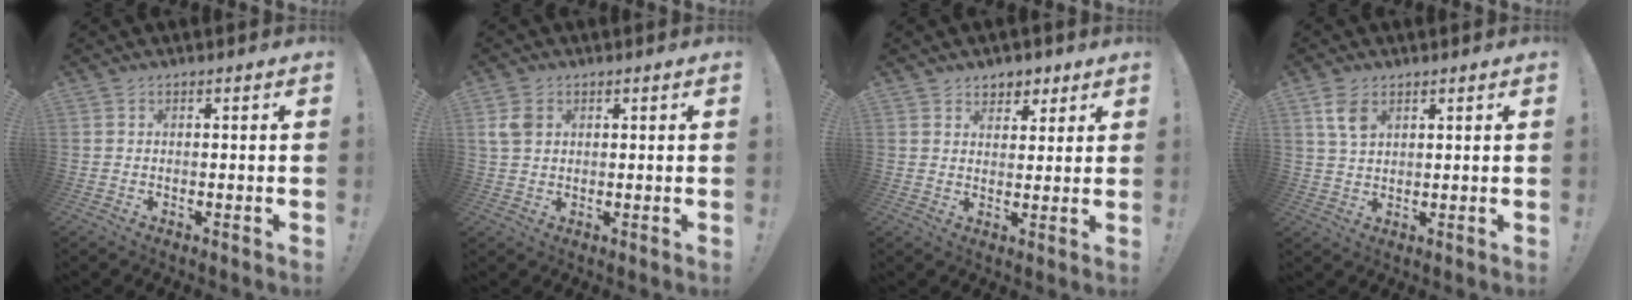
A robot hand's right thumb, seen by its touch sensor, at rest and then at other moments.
{"total": 4.6, "force": [1.5, 3.4, 2.7], "torque": [-0.045, 0.007, 0.030]}
{"total": 5.2, "force": [3.3, 3.9, 0.9], "torque": [0.005, -0.023, 0.061]}
{"total": 5.6, "force": [2.8, 3.2, 3.6], "torque": [-0.061, -0.010, 0.053]}